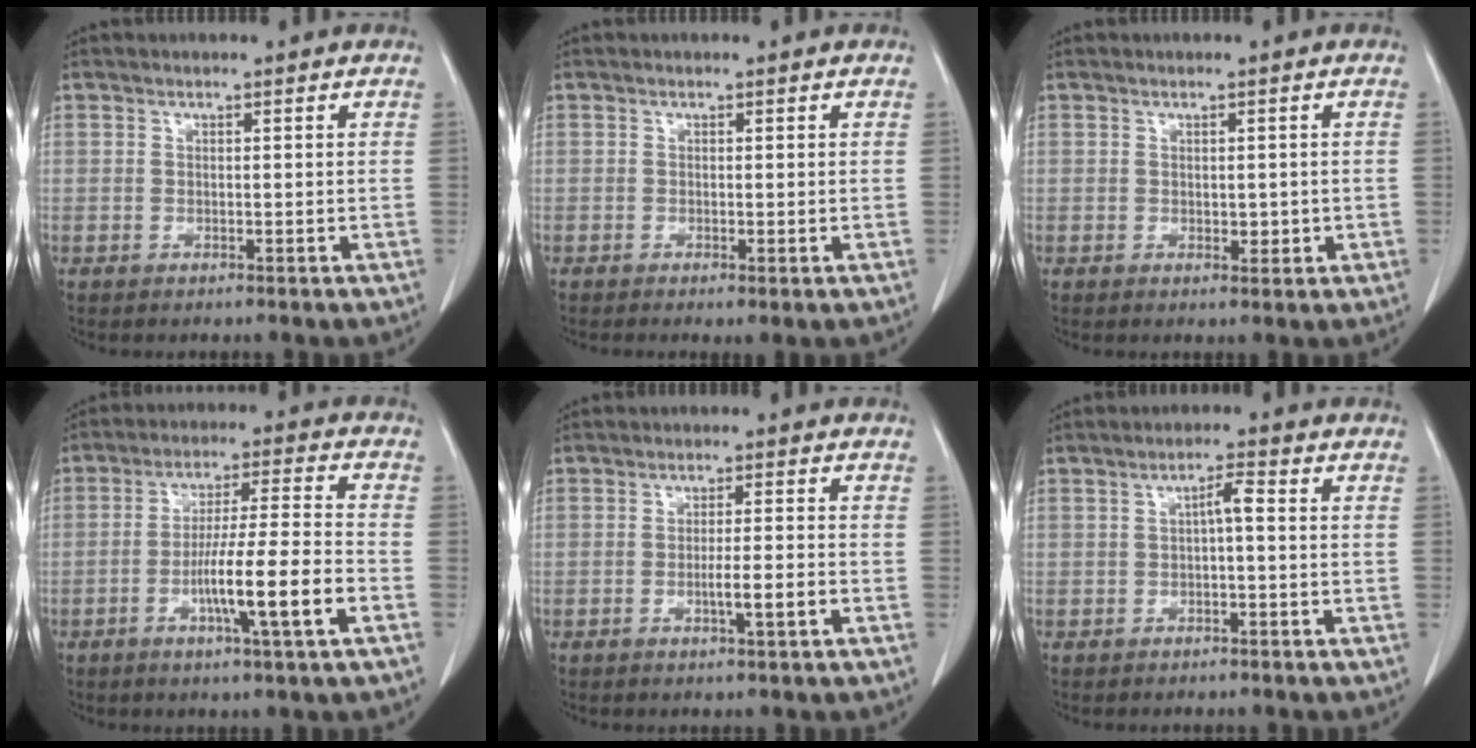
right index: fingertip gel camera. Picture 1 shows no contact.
{"total": 1.2, "force": [-0.5, 0.1, 1.1], "torque": [-0.018, -0.005, -0.006]}
{"total": 1.8, "force": [-0.2, 1.1, 1.4], "torque": [-0.015, -0.001, 0.003]}
{"total": 11.9, "force": [-4.3, -0.3, 11.0], "torque": [-0.190, -0.003, -0.075]}
{"total": 4.0, "force": [-1.5, -0.1, 3.7], "torque": [-0.059, -0.003, -0.023]}
{"total": 2.6, "force": [-0.1, 0.3, 2.6], "torque": [-0.044, 0.008, -0.001]}